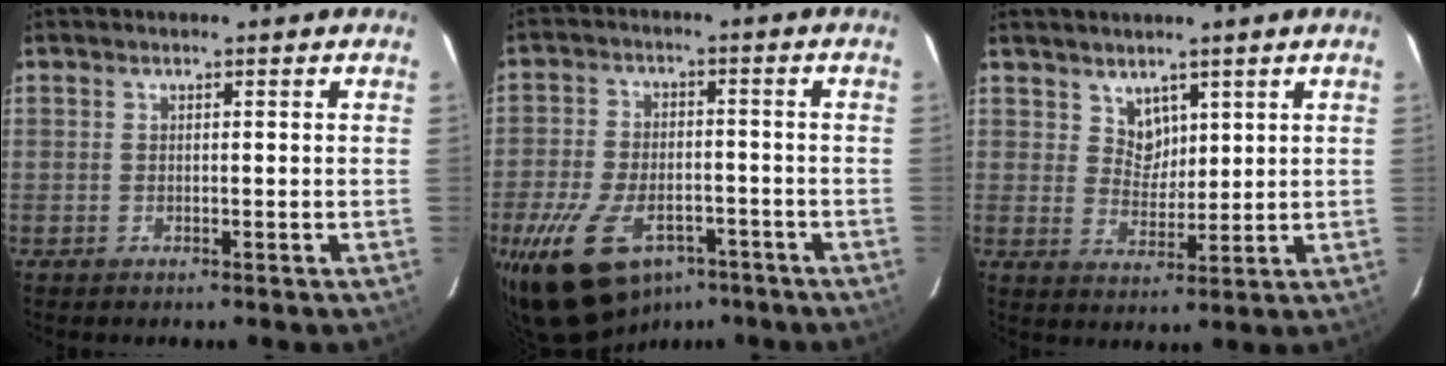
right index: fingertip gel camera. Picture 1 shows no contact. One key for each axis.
{"total": 18.3, "fx": -10.4, "fy": 10.5, "fz": 10.8, "tx": -0.236, "ty": -0.012, "tz": -0.166}
{"total": 4.2, "fx": 2.8, "fy": 3.0, "fz": 0.8, "tx": -0.005, "ty": 0.005, "tz": 0.055}